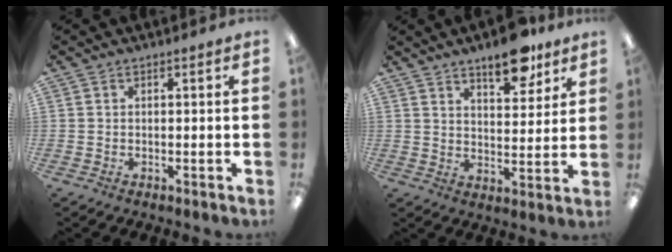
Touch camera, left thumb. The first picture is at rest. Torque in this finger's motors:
{"motor_torque": [0.15, 0.19, -0.14, 0.03, 0.04]}